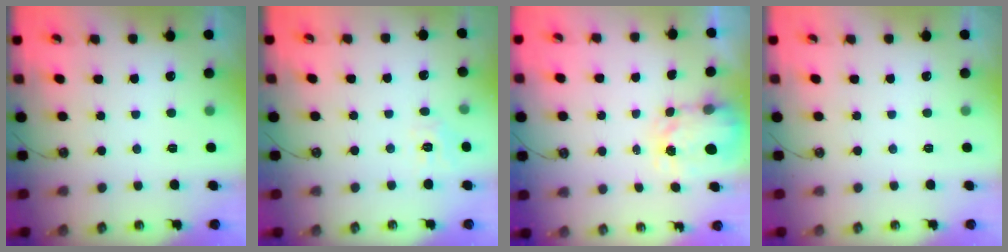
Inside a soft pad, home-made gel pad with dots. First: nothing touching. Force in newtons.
{"total": 5.8, "press": 5.8, "slide": 0.5}
{"total": 3.7, "press": 3.6, "slide": 0.4}
{"total": 0.0}